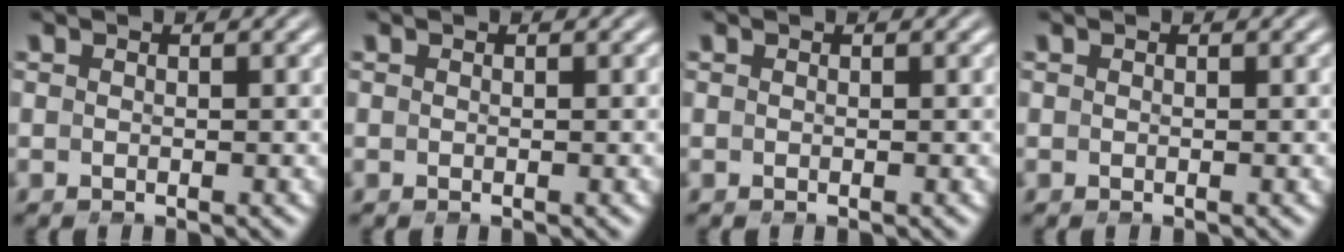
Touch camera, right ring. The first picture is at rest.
{"total": 0.0}
{"total": 0.0}
{"total": 0.0}